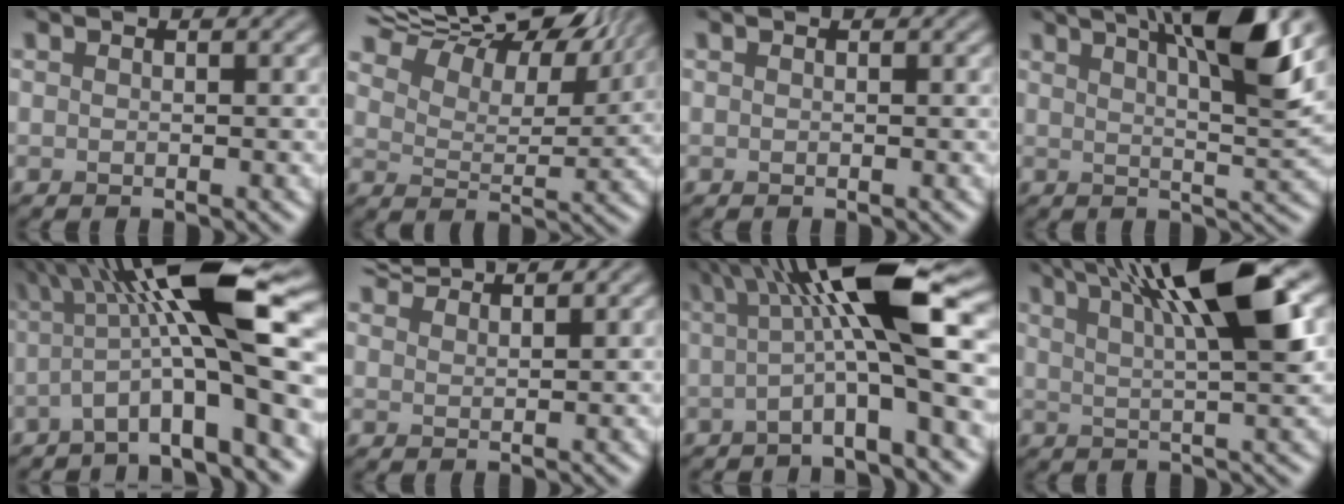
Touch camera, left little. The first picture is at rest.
{"total": 13.1, "force": [11.0, 4.0, 5.9], "torque": [-0.127, 0.019, 0.158]}
{"total": 0.8, "force": [-0.4, -0.3, -0.6], "torque": [0.008, -0.003, 0.001]}
{"total": 8.4, "force": [4.2, 1.5, 7.2], "torque": [-0.090, 0.013, 0.072]}
{"total": 11.1, "force": [0.0, 2.0, 10.9], "torque": [-0.166, 0.014, 0.005]}
{"total": 2.5, "force": [2.4, -0.2, 0.0], "torque": [0.008, 0.003, 0.058]}
{"total": 9.5, "force": [0.8, 1.4, 9.3], "torque": [-0.134, 0.005, 0.018]}
{"total": 9.5, "force": [4.3, 1.6, 8.3], "torque": [-0.120, 0.009, 0.083]}